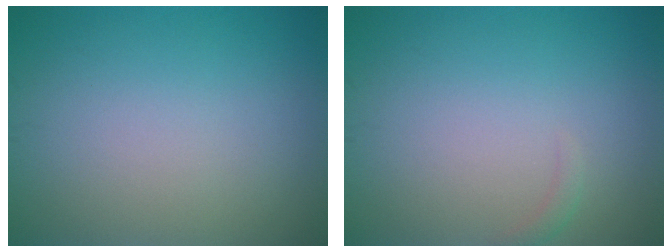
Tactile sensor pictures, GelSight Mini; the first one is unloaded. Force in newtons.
{"total": 0.7, "press": 0.7, "slide": 0.2}